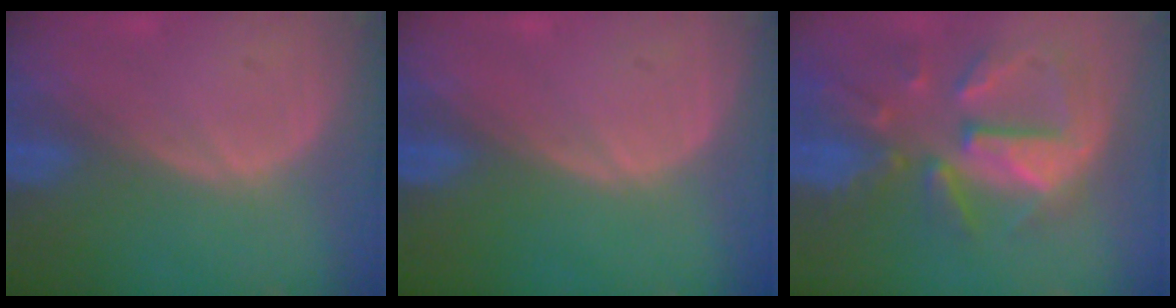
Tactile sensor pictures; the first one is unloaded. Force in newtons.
{"total": 0.0}
{"total": 10.8, "press": 9.6, "slide": 4.9}